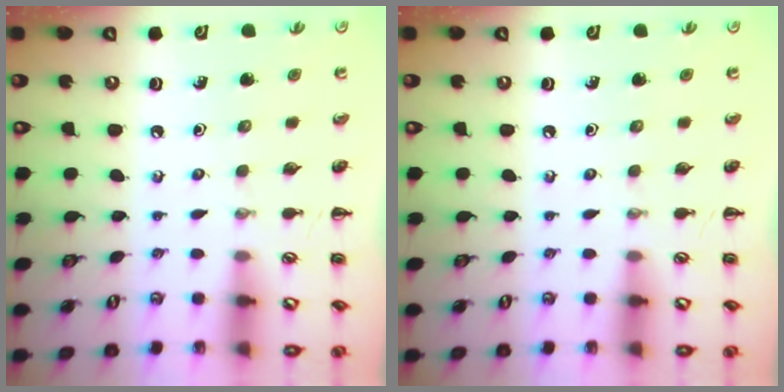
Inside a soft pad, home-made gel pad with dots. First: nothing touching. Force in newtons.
{"total": 0.0}